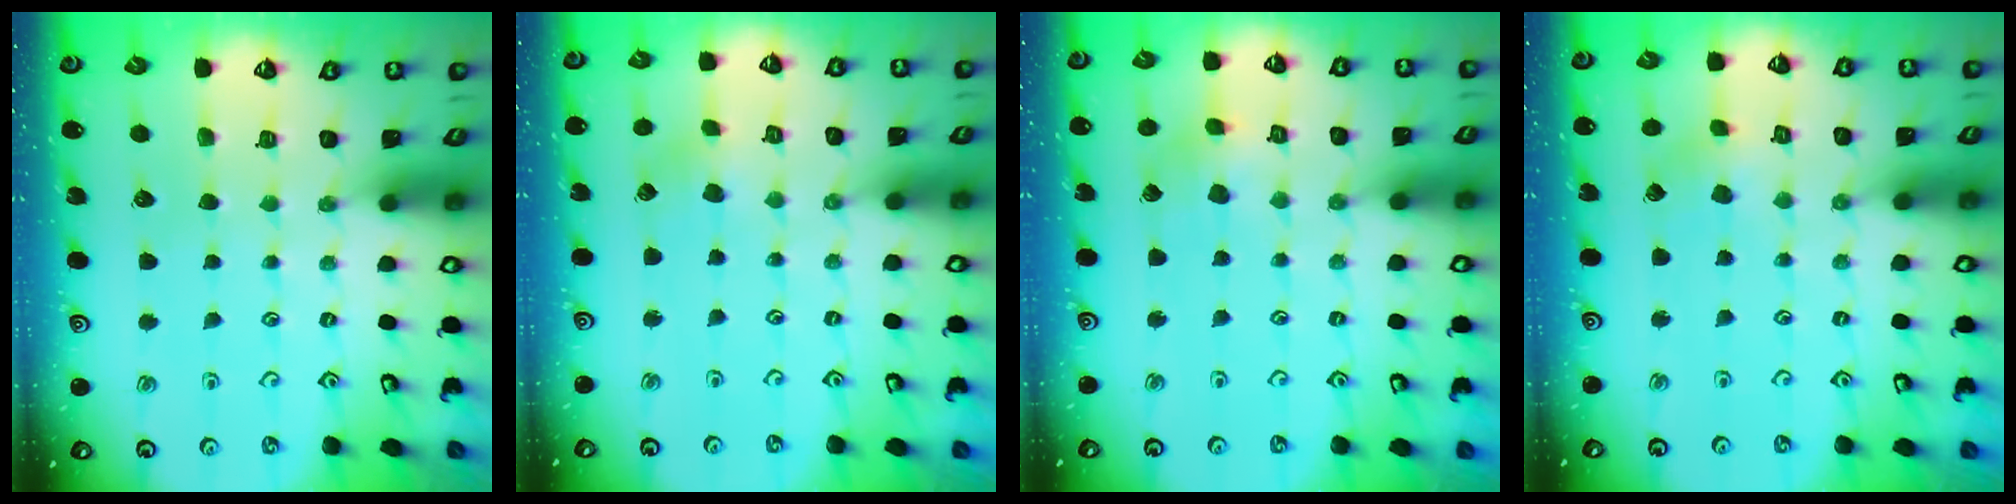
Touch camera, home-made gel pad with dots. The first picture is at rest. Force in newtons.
{"total": 2.4, "press": 2.4, "slide": 0.3}
{"total": 4.8, "press": 4.7, "slide": 0.5}
{"total": 2.2, "press": 2.2, "slide": 0.2}